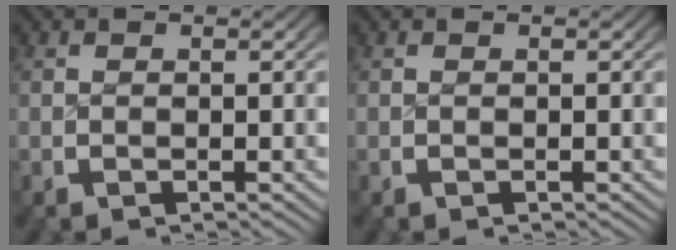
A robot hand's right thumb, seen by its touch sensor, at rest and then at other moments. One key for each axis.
{"total": 0.0}